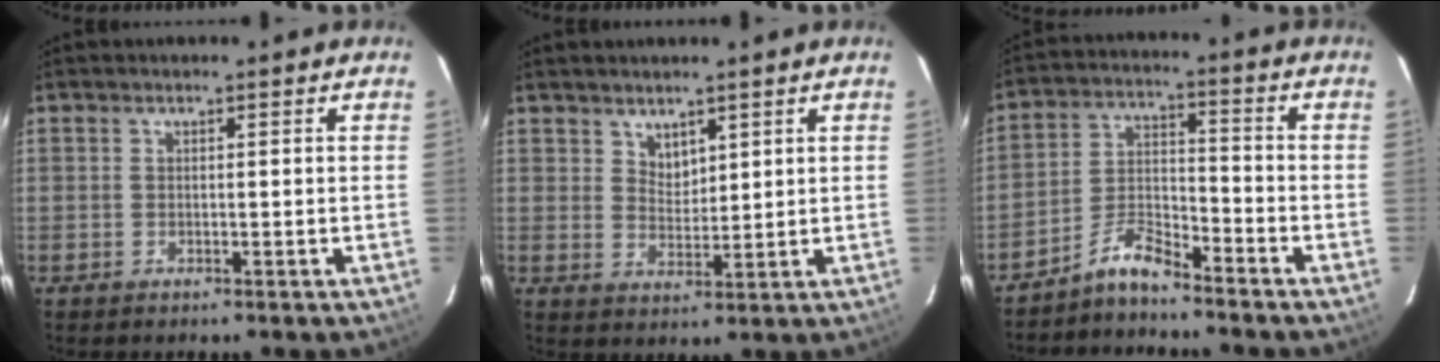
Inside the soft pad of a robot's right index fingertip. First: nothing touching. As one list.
[{"total": 3.4, "force": [2.5, 1.8, 1.3], "torque": [-0.015, 0.001, 0.047]}, {"total": 6.2, "force": [-5.7, 0.7, 2.4], "torque": [-0.057, 0.025, -0.115]}]